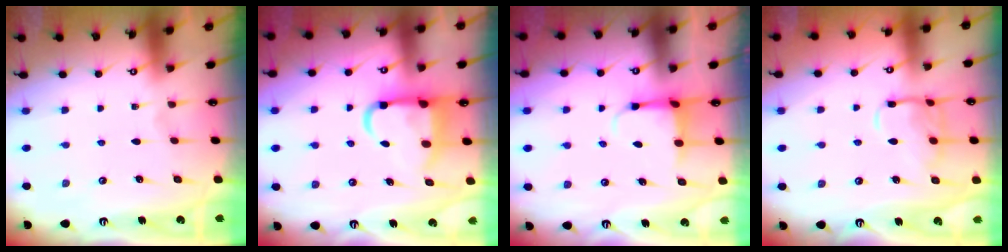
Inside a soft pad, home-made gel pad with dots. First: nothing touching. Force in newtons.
{"total": 9.8, "press": 9.7, "slide": 1.4}
{"total": 3.7, "press": 3.3, "slide": 1.6}
{"total": 12.1, "press": 12.1, "slide": 1.1}